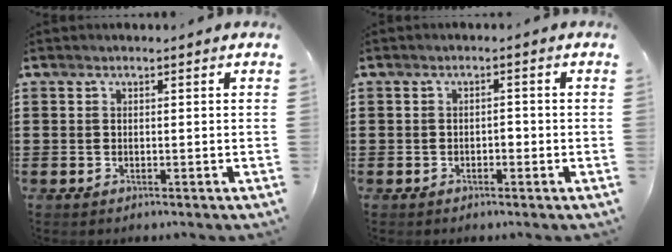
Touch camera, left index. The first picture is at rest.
{"total": 1.0, "force": [-0.6, 0.5, 0.7], "torque": [-0.017, 0.000, -0.013]}